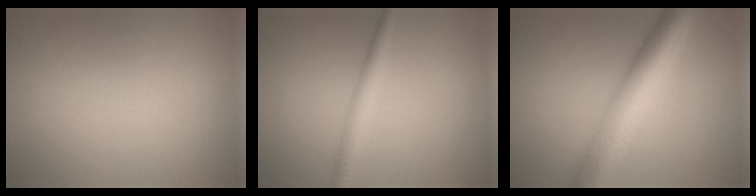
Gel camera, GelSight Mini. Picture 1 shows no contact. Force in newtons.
{"total": 2.2, "press": 2.2, "slide": 0.0}
{"total": 9.2, "press": 9.2, "slide": 0.3}